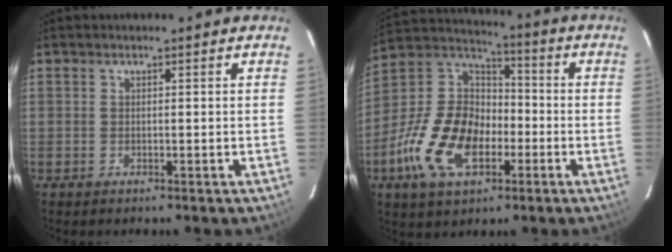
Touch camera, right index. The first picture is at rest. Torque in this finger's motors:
{"motor_torque": [2.14, 0.00, 1.05, 0.21]}